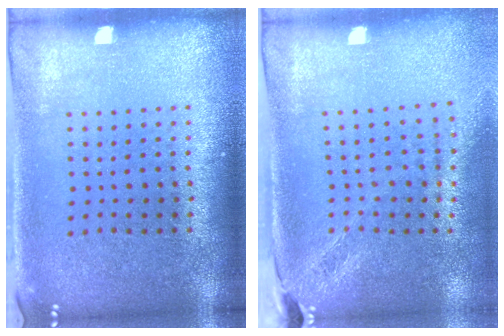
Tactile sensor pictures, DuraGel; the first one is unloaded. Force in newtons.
{"total": 1.8, "press": 1.5, "slide": 1.1}